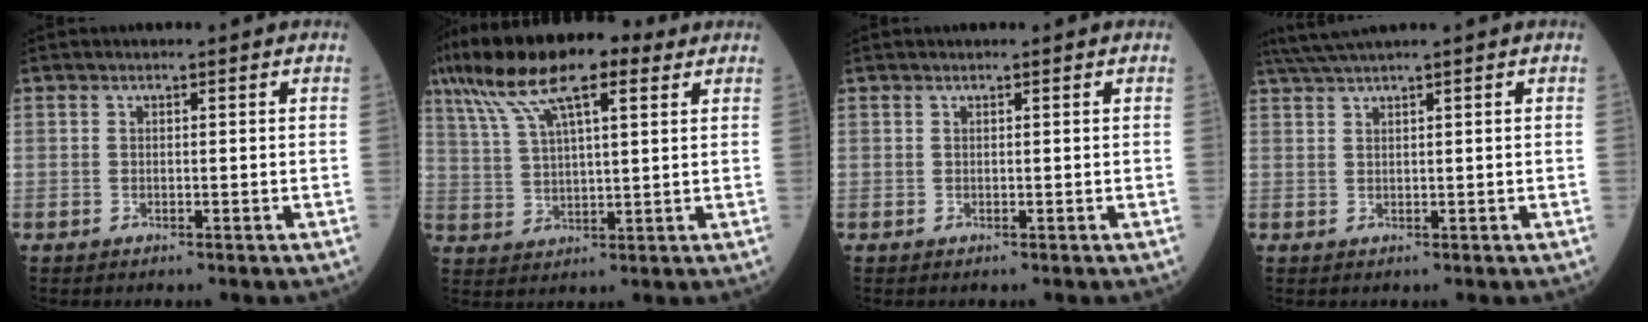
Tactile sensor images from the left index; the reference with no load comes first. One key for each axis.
{"total": 14.7, "fx": 8.8, "fy": 3.8, "fz": 11.2, "tx": -0.212, "ty": 0.043, "tz": 0.158}
{"total": 0.0}
{"total": 3.2, "fx": 2.5, "fy": -1.0, "fz": 1.8, "tx": -0.044, "ty": 0.013, "tz": 0.058}